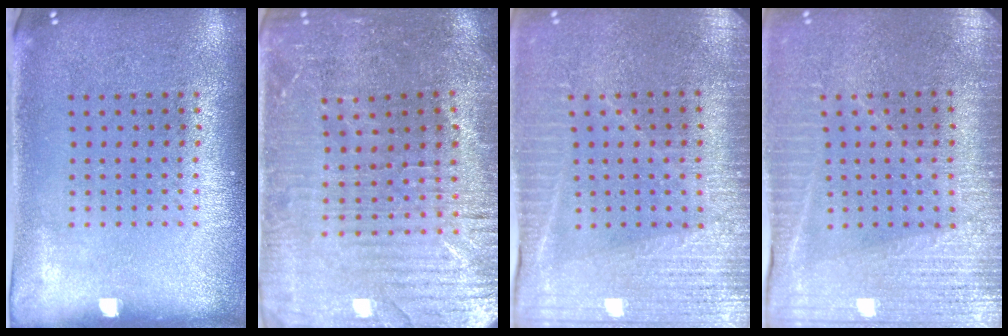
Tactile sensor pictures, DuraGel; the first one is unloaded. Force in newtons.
{"total": 2.7, "press": 2.6, "slide": 0.6}
{"total": 3.5, "press": 3.3, "slide": 1.3}
{"total": 3.5, "press": 3.3, "slide": 1.3}